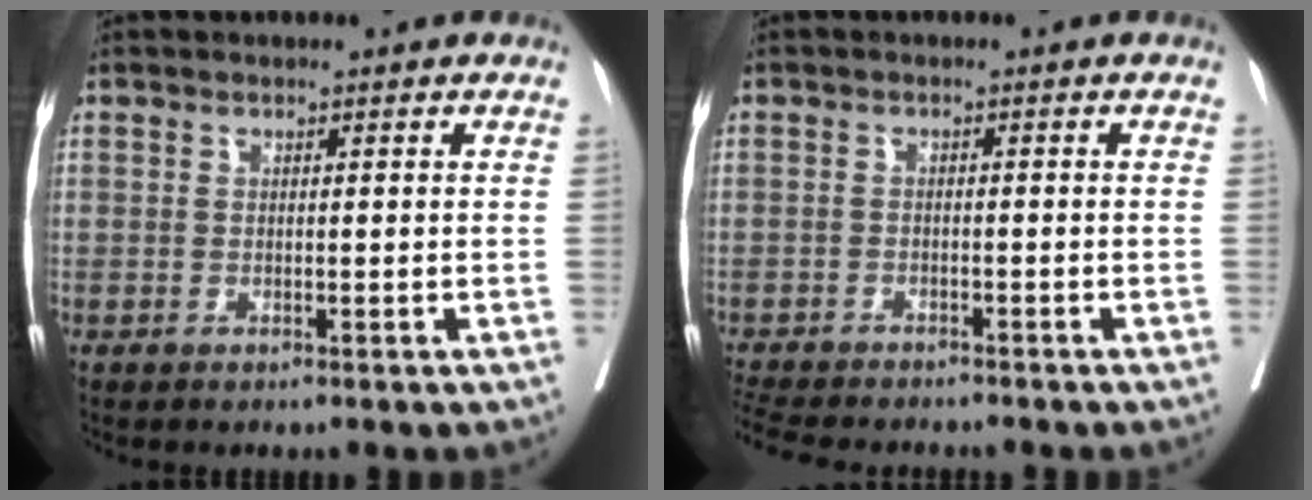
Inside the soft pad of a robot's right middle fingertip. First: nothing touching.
{"total": 10.4, "force": [-9.4, 2.1, 4.1], "torque": [-0.074, -0.014, -0.137]}